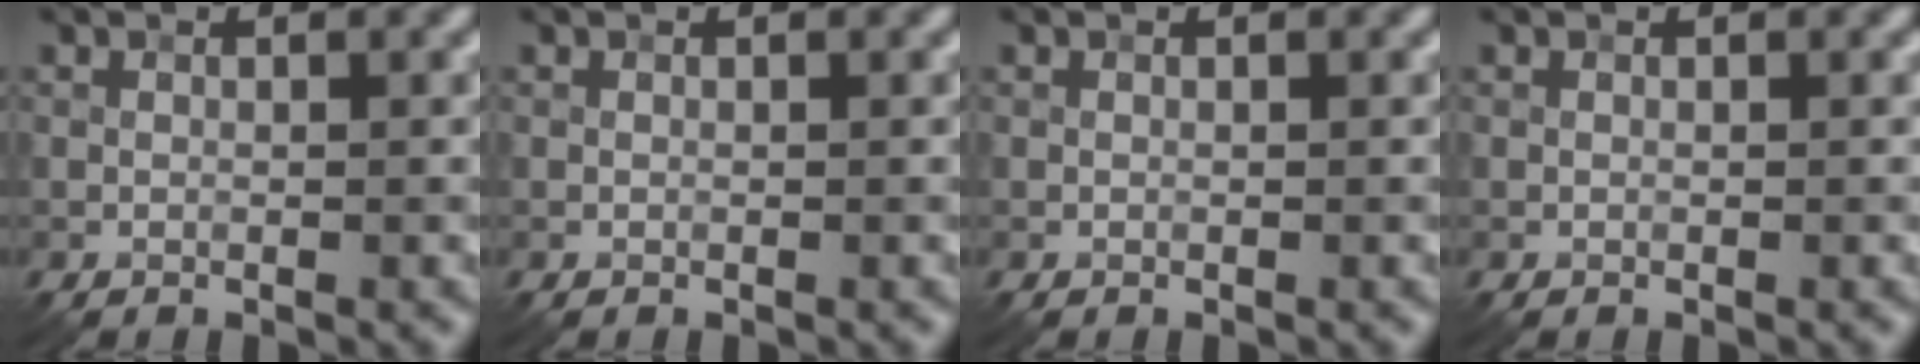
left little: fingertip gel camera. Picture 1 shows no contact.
{"total": 0.0}
{"total": 0.0}
{"total": 0.0}